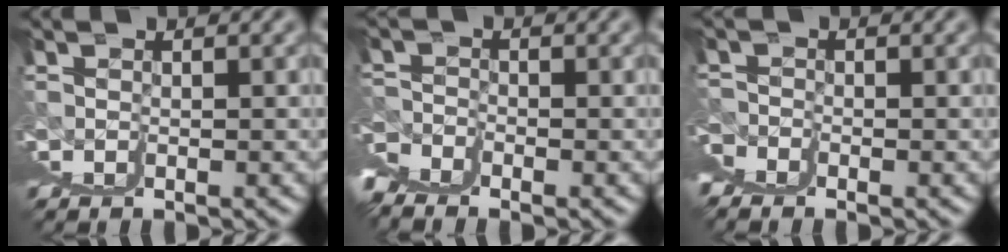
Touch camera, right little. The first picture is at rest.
{"total": 2.8, "force": [1.8, -2.1, 0.3], "torque": [0.006, 0.012, 0.033]}
{"total": 2.8, "force": [1.3, -2.4, -0.6], "torque": [0.026, 0.014, 0.023]}